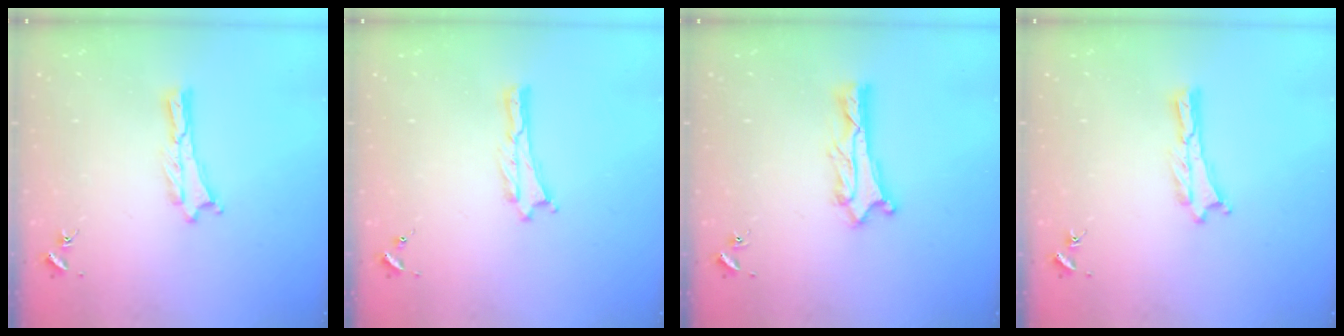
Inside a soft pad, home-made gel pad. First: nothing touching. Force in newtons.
{"total": 0.0}
{"total": 1.2, "press": 1.1, "slide": 0.1}
{"total": 0.0}